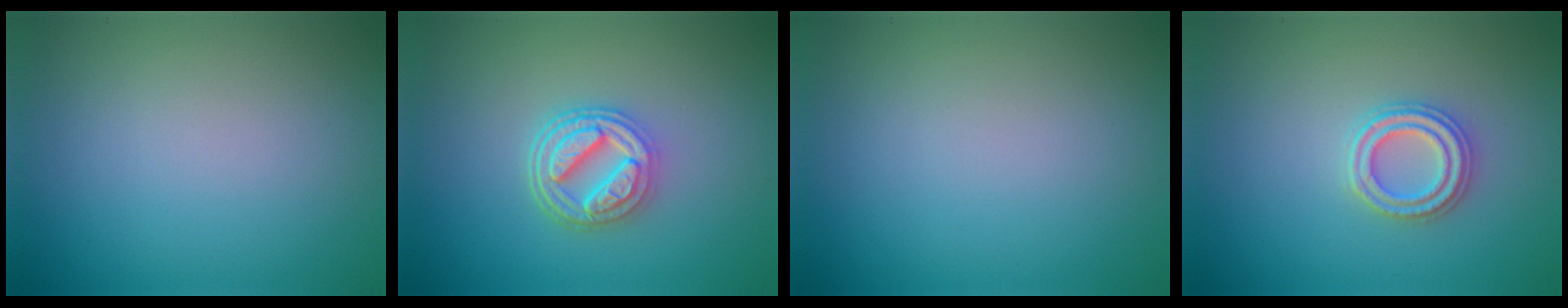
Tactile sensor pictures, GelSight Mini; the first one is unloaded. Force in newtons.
{"total": 4.7, "press": 3.7, "slide": 2.9}
{"total": 0.0}
{"total": 2.6, "press": 2.6, "slide": 0.4}